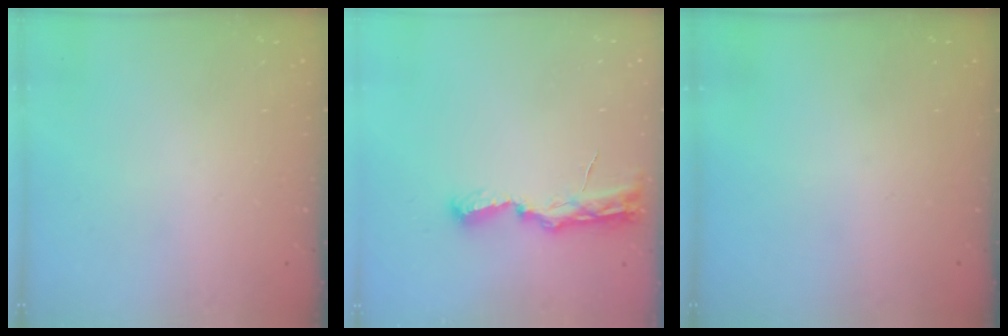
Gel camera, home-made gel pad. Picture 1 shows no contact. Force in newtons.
{"total": 7.6, "press": 7.6, "slide": 0.9}
{"total": 0.0}